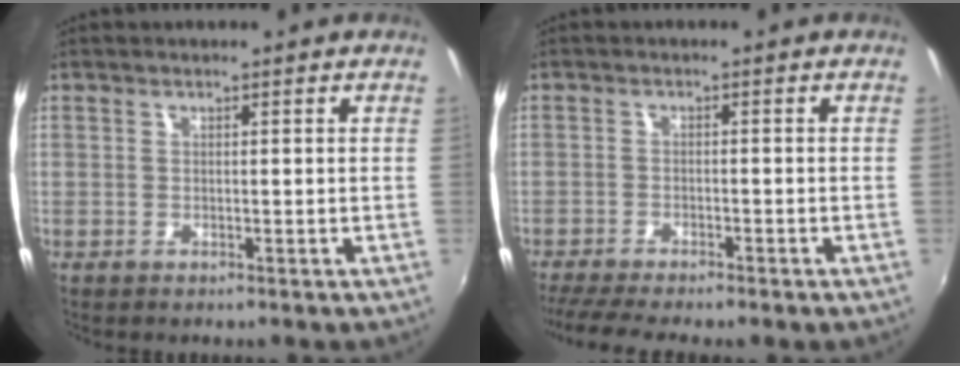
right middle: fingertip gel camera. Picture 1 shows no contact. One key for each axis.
{"total": 7.8, "fx": -6.7, "fy": 0.5, "fz": 3.9, "tx": -0.092, "ty": -0.025, "tz": -0.109}